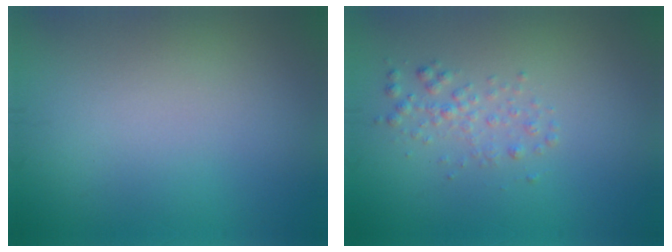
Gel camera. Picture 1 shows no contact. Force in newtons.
{"total": 1.5, "press": 1.5, "slide": 0.0}